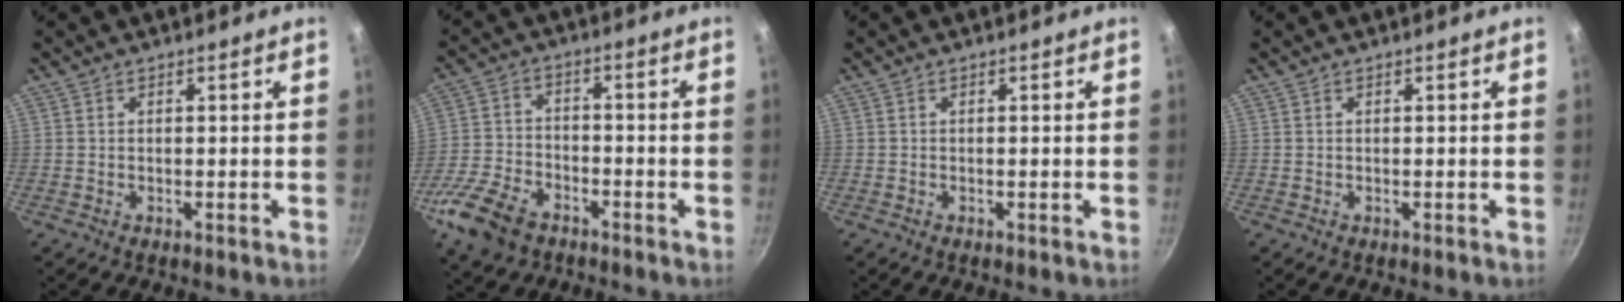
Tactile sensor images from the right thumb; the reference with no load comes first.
{"total": 11.1, "force": [-6.5, 6.7, 6.2], "torque": [-0.120, 0.027, -0.132]}
{"total": 0.0}
{"total": 0.0}